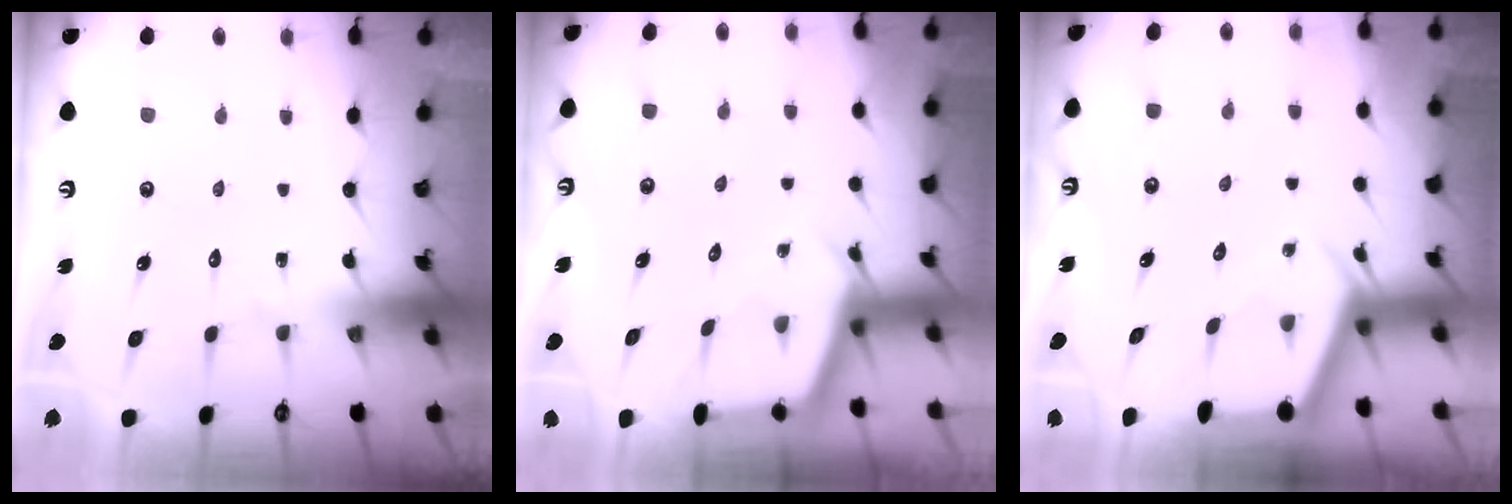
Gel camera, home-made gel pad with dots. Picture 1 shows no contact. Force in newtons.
{"total": 2.6, "press": 2.6, "slide": 0.5}
{"total": 2.2, "press": 2.2, "slide": 0.3}